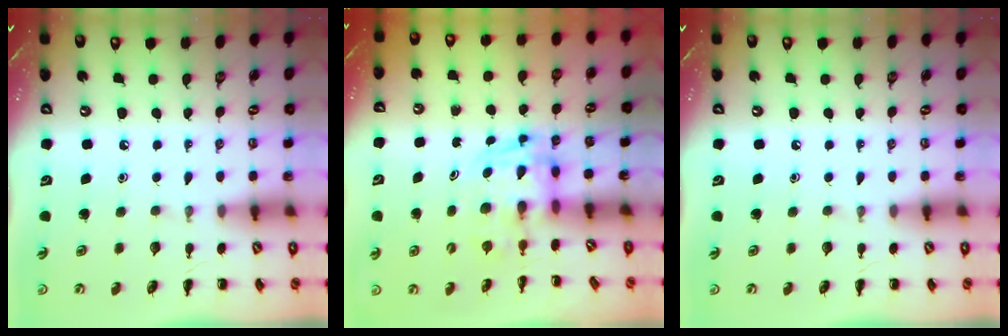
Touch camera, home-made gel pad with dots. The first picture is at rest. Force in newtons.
{"total": 2.9, "press": 2.8, "slide": 0.5}
{"total": 0.0}